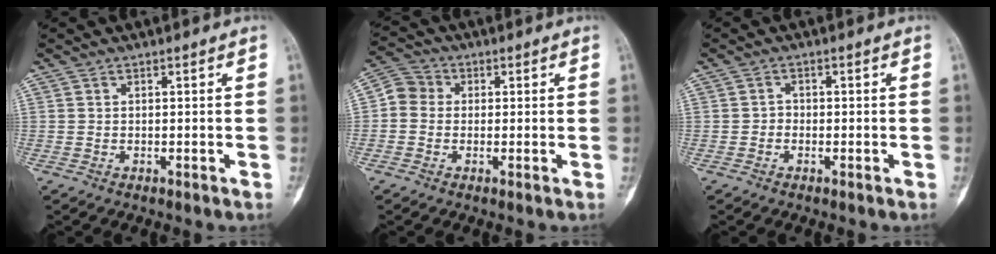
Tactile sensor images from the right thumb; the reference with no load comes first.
{"total": 5.0, "force": [-0.1, 4.5, 2.0], "torque": [-0.023, 0.012, -0.015]}
{"total": 1.2, "force": [-0.5, 1.0, 0.4], "torque": [0.006, 0.006, -0.014]}